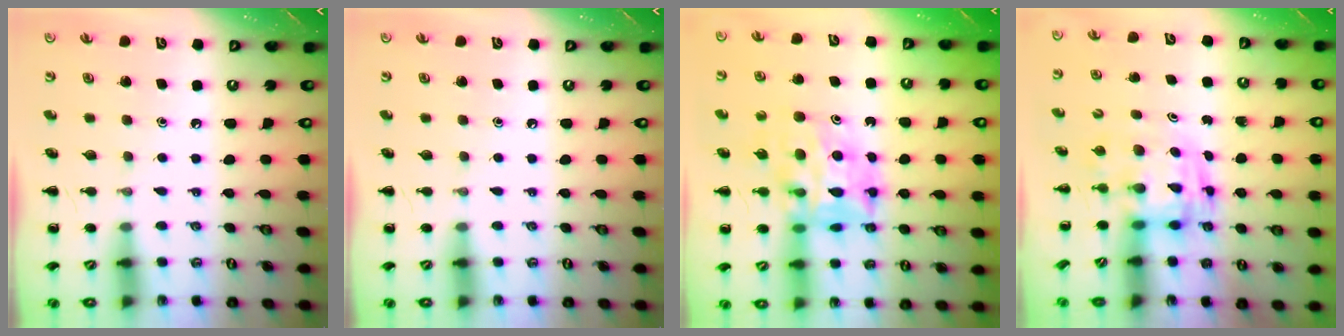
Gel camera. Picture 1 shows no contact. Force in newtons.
{"total": 0.0}
{"total": 12.3, "press": 11.8, "slide": 3.7}
{"total": 2.9, "press": 2.8, "slide": 0.5}